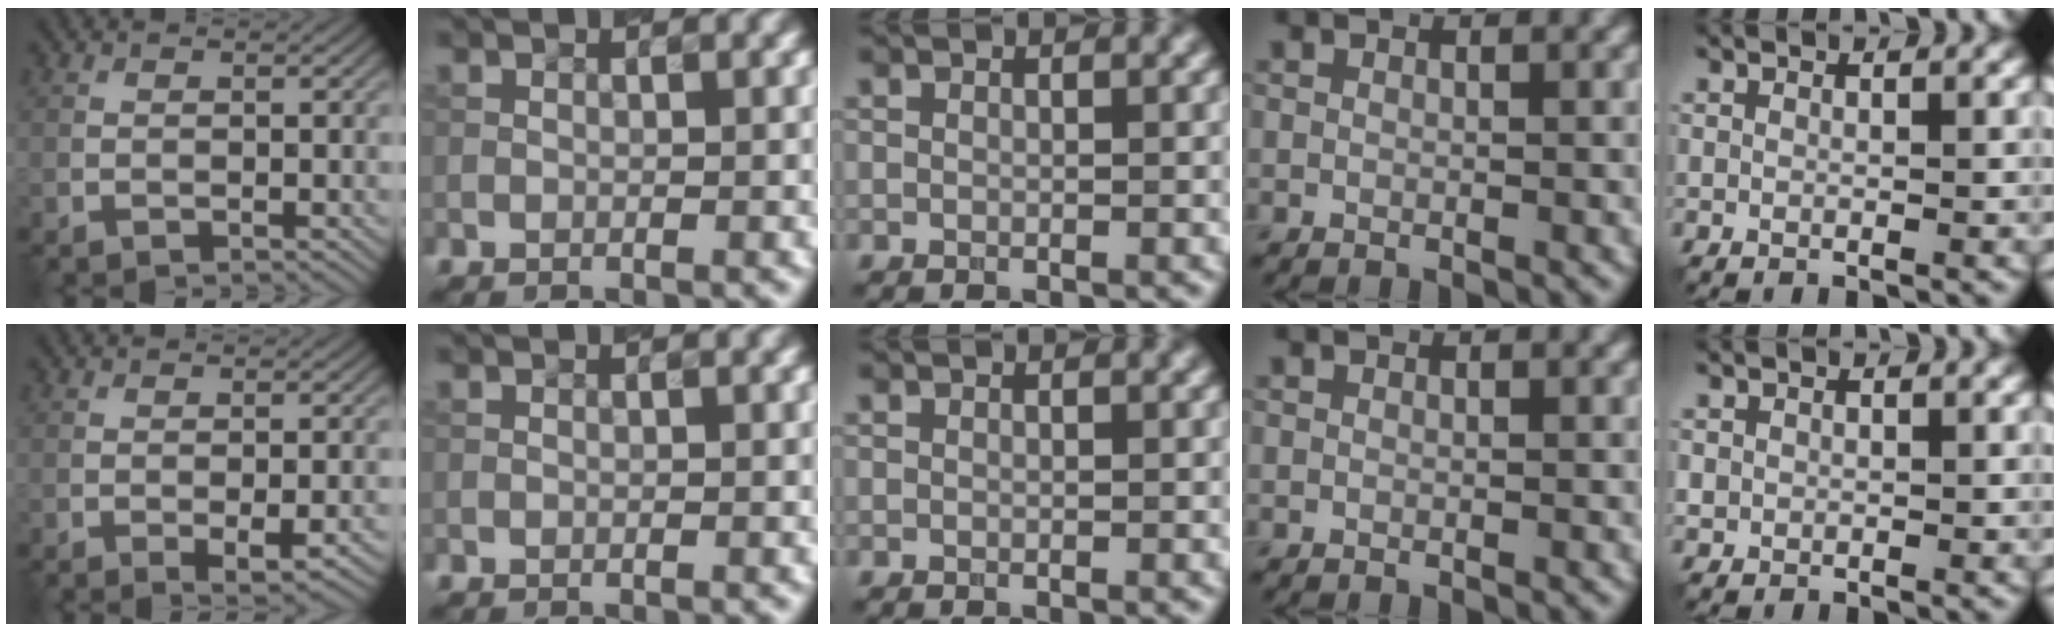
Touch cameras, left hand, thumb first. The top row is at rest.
{"thumb": {"total": 3.5, "force": [-1.4, 1.1, 3.0], "torque": [-0.046, -0.003, -0.018]}, "little": {"total": 0.8, "force": [0.1, 0.8, 0.1], "torque": [0.005, -0.003, 0.001]}}